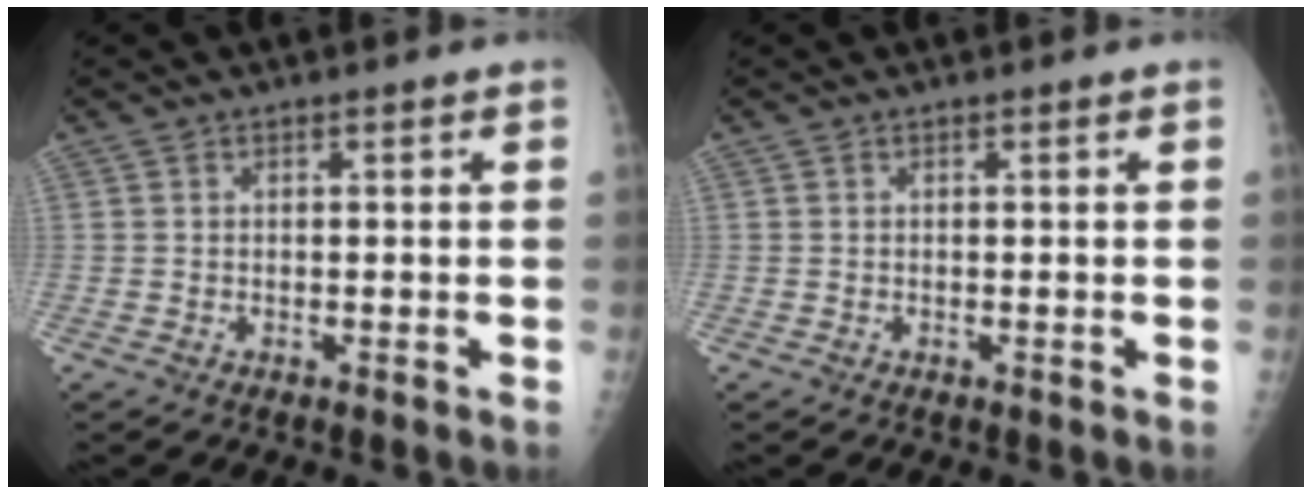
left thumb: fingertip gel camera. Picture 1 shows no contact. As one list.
[{"total": 0.0}]